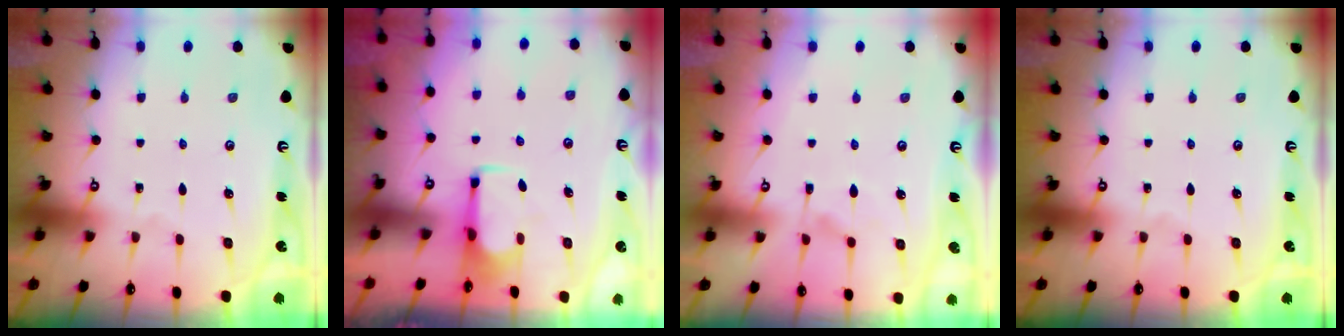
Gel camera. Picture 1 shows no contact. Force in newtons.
{"total": 2.3, "press": 2.2, "slide": 0.9}
{"total": 6.2, "press": 6.0, "slide": 1.4}
{"total": 0.0}